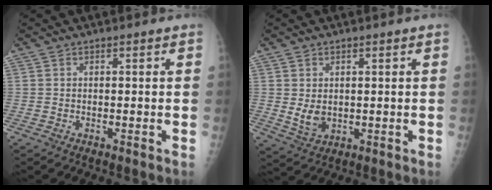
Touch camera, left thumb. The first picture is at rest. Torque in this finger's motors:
{"motor_torque": [-0.24, 0.35, 0.26, -0.38, 0.01]}